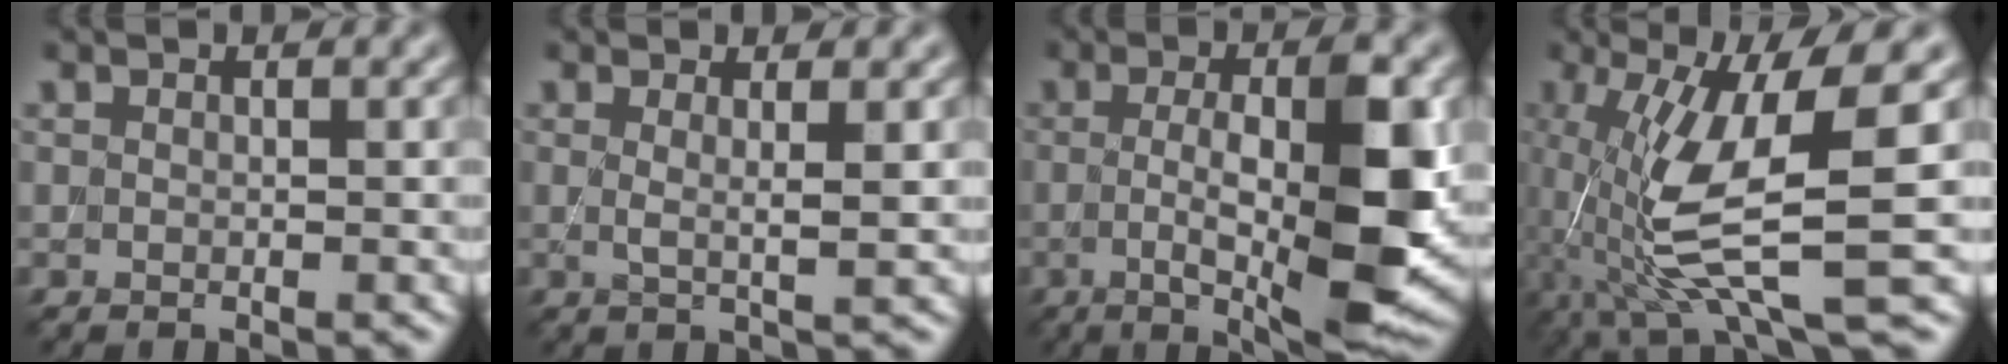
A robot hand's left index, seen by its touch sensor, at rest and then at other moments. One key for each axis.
{"total": 2.1, "fx": 0.5, "fy": 0.5, "fz": 2.0, "tx": -0.034, "ty": -0.003, "tz": 0.003}
{"total": 9.5, "fx": -0.9, "fy": 2.2, "fz": 9.2, "tx": -0.143, "ty": -0.004, "tz": -0.014}
{"total": 10.5, "fx": -0.7, "fy": 2.5, "fz": 10.2, "tx": -0.208, "ty": -0.013, "tz": -0.009}